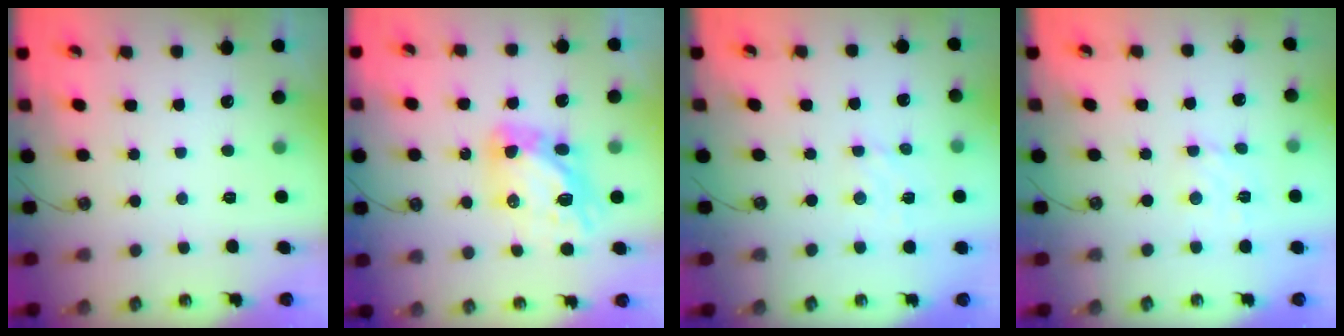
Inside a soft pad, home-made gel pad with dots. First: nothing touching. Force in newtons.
{"total": 13.6, "press": 13.5, "slide": 1.2}
{"total": 3.9, "press": 3.9, "slide": 0.3}
{"total": 3.7, "press": 3.7, "slide": 0.2}